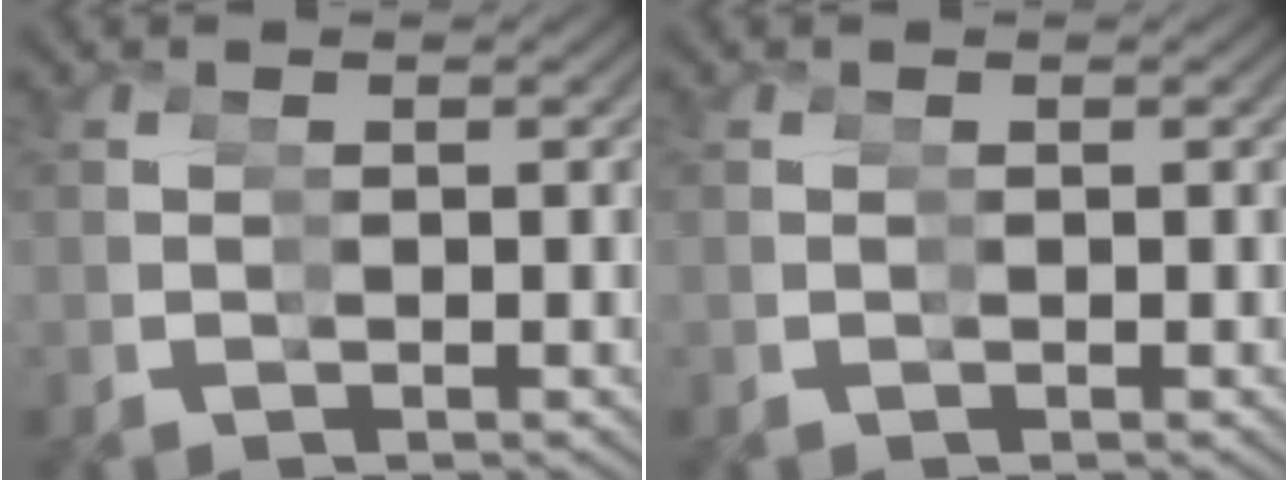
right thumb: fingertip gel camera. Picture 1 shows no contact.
{"total": 0.0}